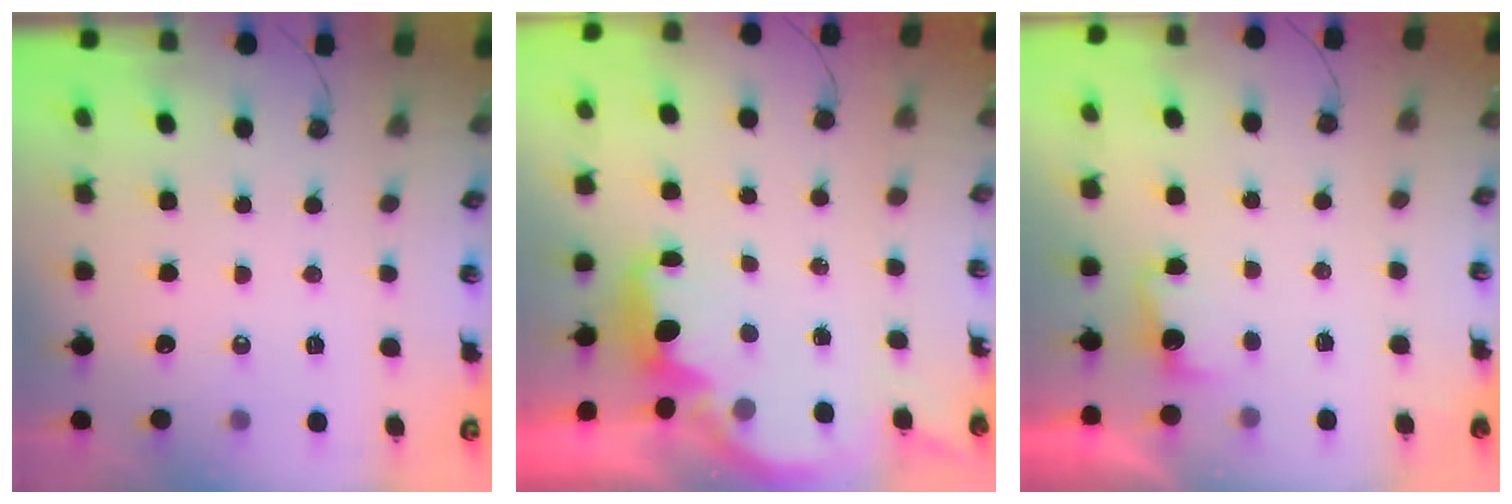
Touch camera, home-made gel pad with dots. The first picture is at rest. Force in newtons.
{"total": 2.3, "press": 2.1, "slide": 0.9}
{"total": 2.8, "press": 2.6, "slide": 0.9}